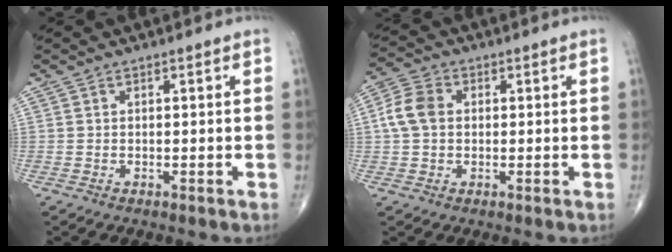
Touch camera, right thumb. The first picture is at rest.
{"total": 6.2, "force": [0.6, 4.6, 4.2], "torque": [-0.088, 0.016, 0.006]}